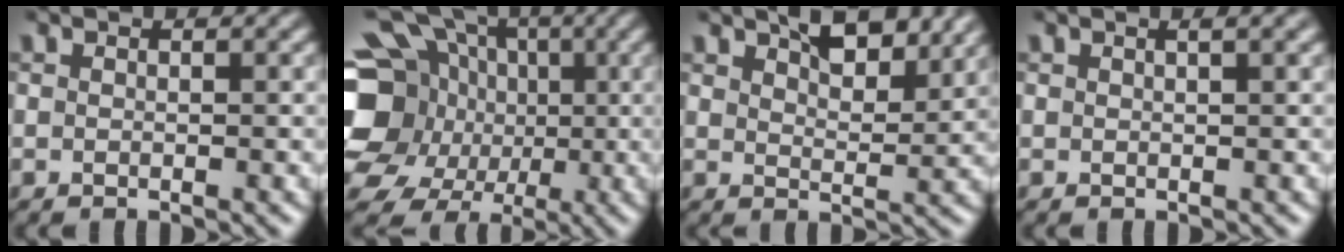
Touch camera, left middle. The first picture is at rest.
{"total": 17.2, "force": [-1.3, 15.5, 7.4], "torque": [-0.196, 0.004, -0.043]}
{"total": 5.0, "force": [3.6, 1.6, 3.1], "torque": [-0.041, 0.002, 0.049]}
{"total": 1.4, "force": [0.7, 0.2, 1.2], "torque": [-0.014, 0.004, 0.006]}